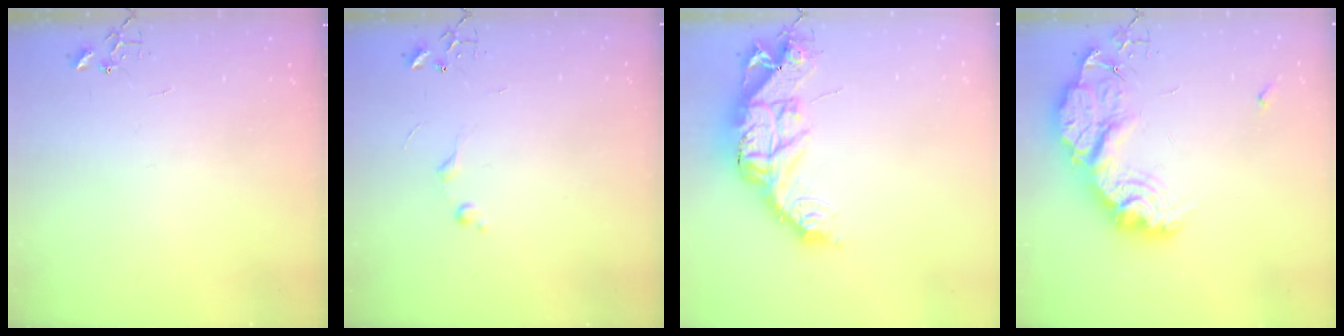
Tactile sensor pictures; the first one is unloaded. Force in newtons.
{"total": 6.8, "press": 6.7, "slide": 0.8}
{"total": 16.2, "press": 16.2, "slide": 1.5}
{"total": 25.2, "press": 25.1, "slide": 2.0}